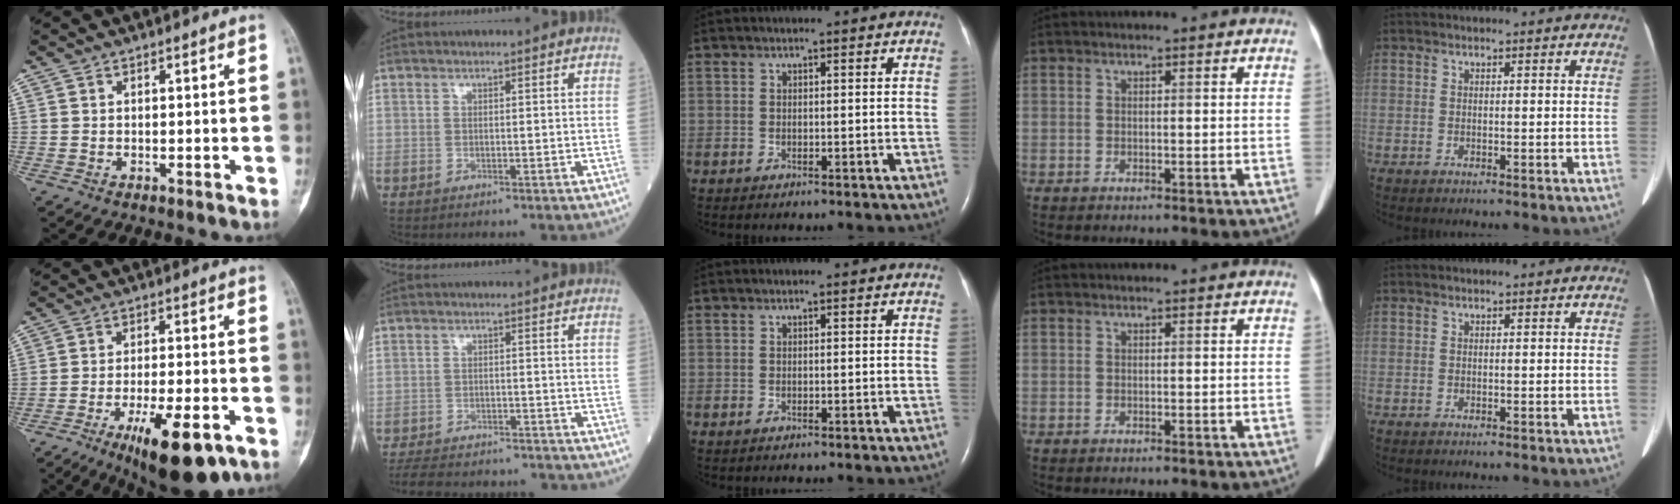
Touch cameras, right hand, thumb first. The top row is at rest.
{"thumb": {"total": 15.7, "force": [-8.4, 4.9, 12.3], "torque": [-0.182, 0.030, -0.123]}, "index": {"total": 16.5, "force": [-15.2, 4.2, 4.8], "torque": [-0.111, -0.003, -0.205]}}